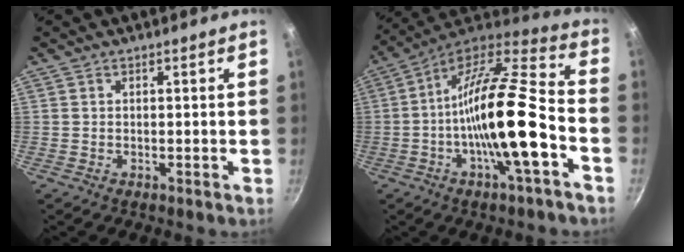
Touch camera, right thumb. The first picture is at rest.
{"total": 20.7, "force": [-5.5, 5.4, 19.2], "torque": [-0.321, 0.034, -0.110]}